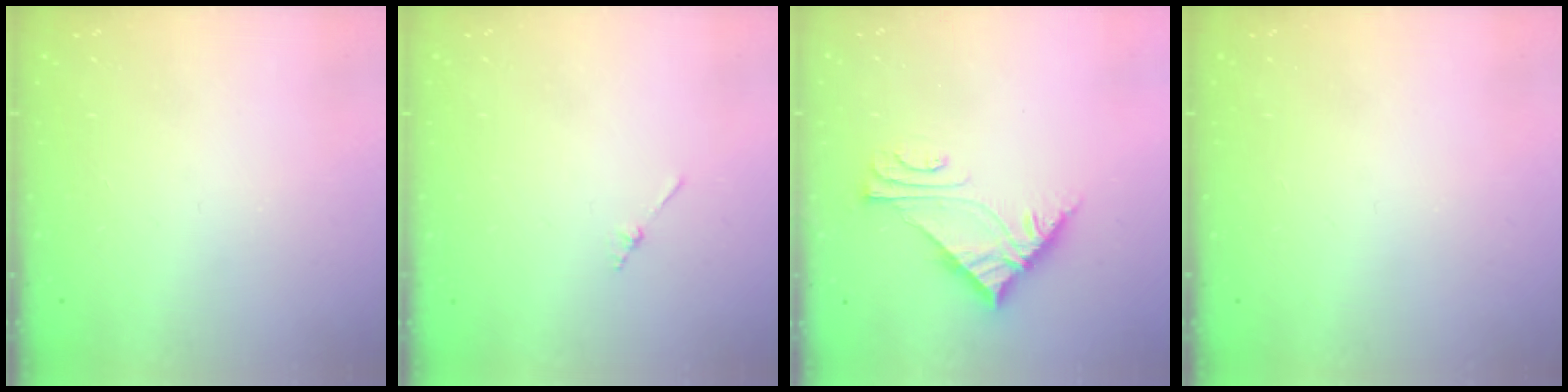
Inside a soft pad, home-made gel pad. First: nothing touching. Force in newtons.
{"total": 1.3, "press": 1.3, "slide": 0.3}
{"total": 7.3, "press": 7.3, "slide": 0.5}
{"total": 0.0}